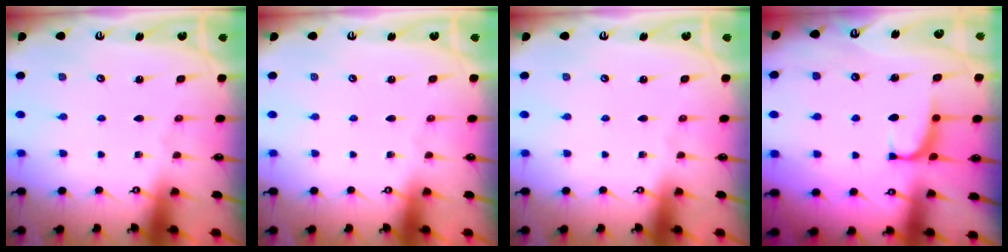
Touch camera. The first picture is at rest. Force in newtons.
{"total": 0.0}
{"total": 0.0}
{"total": 0.8, "press": 0.6, "slide": 0.6}